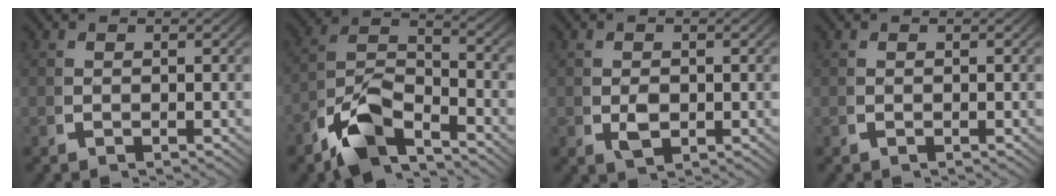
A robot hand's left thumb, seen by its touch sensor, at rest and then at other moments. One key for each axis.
{"total": 8.8, "fx": -3.8, "fy": 5.5, "fz": 5.7, "tx": -0.109, "ty": -0.029, "tz": -0.065}
{"total": 2.4, "fx": -0.2, "fy": 1.7, "fz": 1.7, "tx": -0.035, "ty": -0.015, "tz": 0.007}
{"total": 0.0}